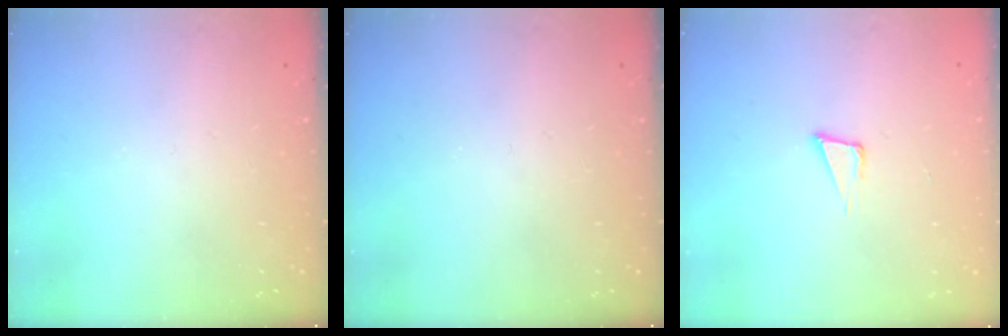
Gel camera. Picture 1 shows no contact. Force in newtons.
{"total": 0.0}
{"total": 4.0, "press": 2.7, "slide": 2.9}